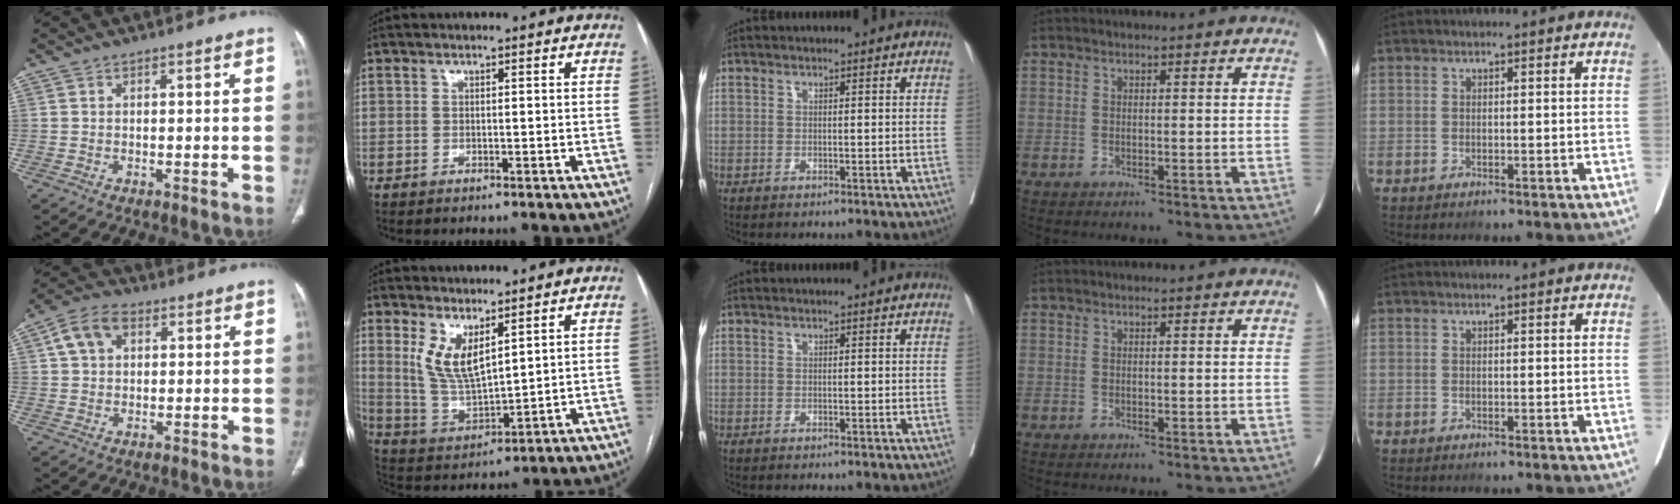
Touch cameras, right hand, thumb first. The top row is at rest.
{"thumb": {"total": 7.3, "force": [2.4, 5.1, 4.6], "torque": [-0.077, 0.012, 0.038]}, "index": {"total": 7.8, "force": [4.1, 2.6, 6.0], "torque": [-0.125, -0.011, 0.094]}}